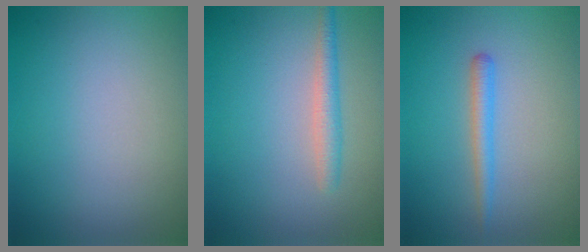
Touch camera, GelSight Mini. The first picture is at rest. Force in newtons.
{"total": 1.8, "press": 1.8, "slide": 0.1}
{"total": 1.7, "press": 1.7, "slide": 0.2}